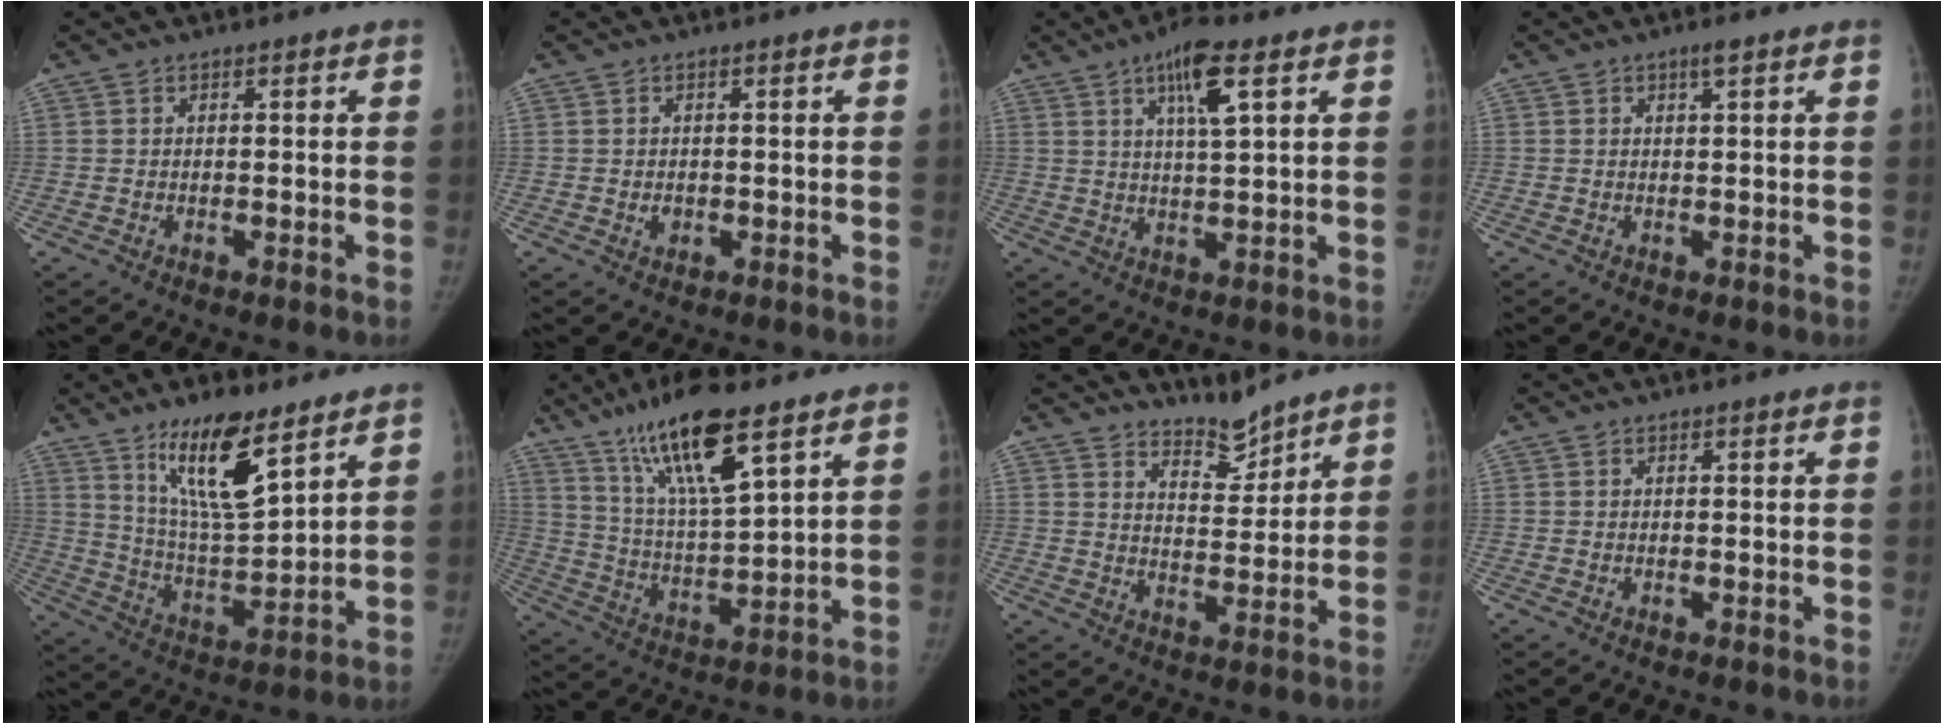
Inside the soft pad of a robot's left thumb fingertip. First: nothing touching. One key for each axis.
{"total": 1.3, "fx": 0.0, "fy": 1.1, "fz": 0.8, "tx": -0.007, "ty": 0.000, "tz": 0.003}
{"total": 8.4, "fx": 4.1, "fy": 1.7, "fz": 7.1, "tx": -0.123, "ty": -0.015, "tz": 0.070}
{"total": 1.4, "fx": 0.8, "fy": 0.2, "fz": 1.1, "tx": -0.018, "ty": -0.003, "tz": 0.014}
{"total": 14.7, "fx": 9.2, "fy": 4.1, "fz": 10.7, "tx": -0.168, "ty": -0.061, "tz": 0.176}
{"total": 16.6, "fx": 10.4, "fy": 3.8, "fz": 12.4, "tx": -0.214, "ty": -0.047, "tz": 0.201}
{"total": 6.0, "fx": 5.7, "fy": 1.5, "fz": 1.1, "tx": 0.002, "ty": -0.054, "tz": 0.107}
{"total": 0.0}